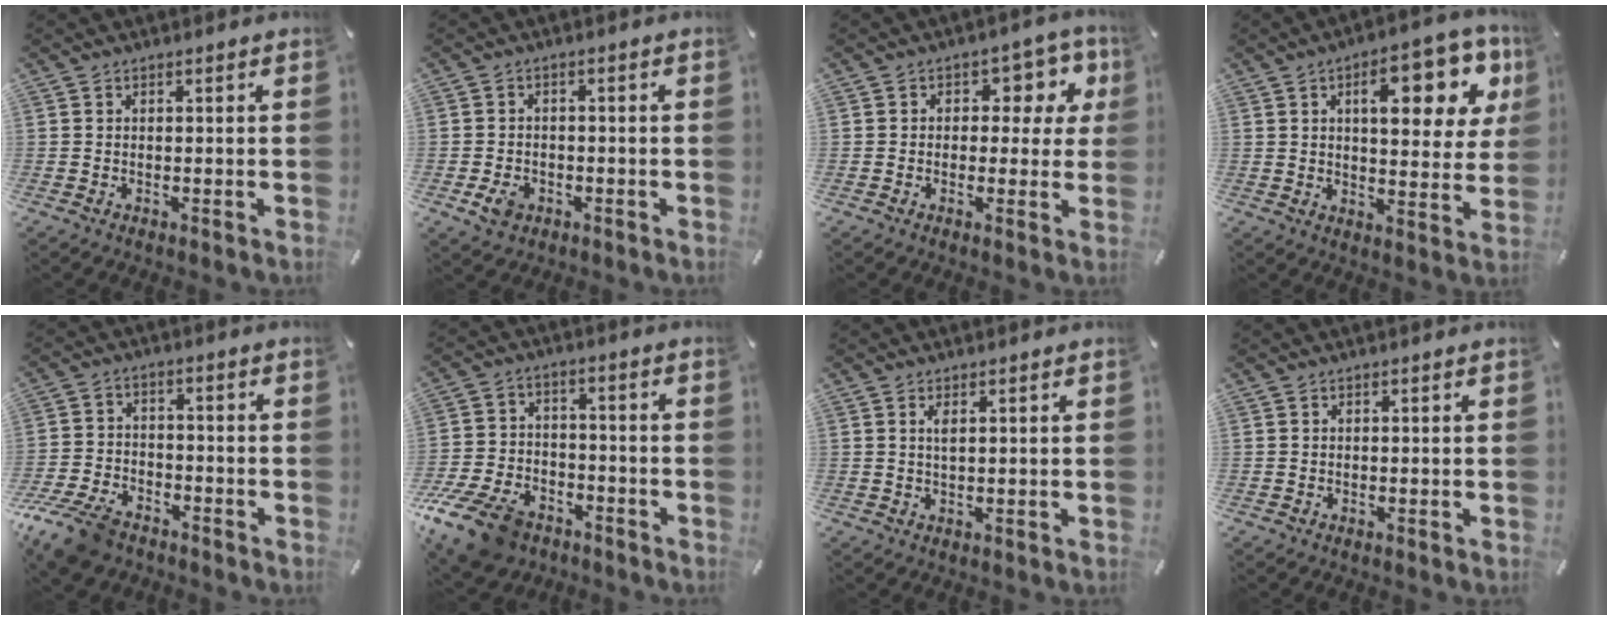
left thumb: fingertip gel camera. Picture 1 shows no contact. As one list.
[{"total": 4.1, "force": [-1.6, 3.2, 2.0], "torque": [-0.038, 0.002, -0.033]}, {"total": 7.7, "force": [2.2, 5.4, 5.1], "torque": [-0.062, -0.008, 0.031]}, {"total": 17.1, "force": [7.0, 7.2, 13.8], "torque": [-0.182, -0.019, 0.105]}, {"total": 10.0, "force": [-7.4, 5.2, 4.3], "torque": [-0.092, 0.035, -0.141]}, {"total": 13.7, "force": [-8.8, 8.0, 6.7], "torque": [-0.126, 0.061, -0.154]}, {"total": 1.9, "force": [0.7, 0.4, 1.7], "torque": [-0.043, -0.001, 0.007]}, {"total": 0.0}]